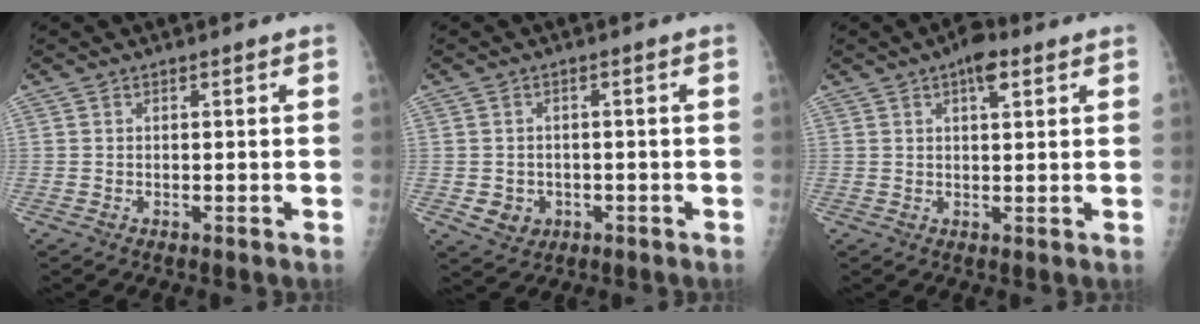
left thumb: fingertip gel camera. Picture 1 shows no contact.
{"total": 4.0, "force": [-1.2, 3.5, 1.4], "torque": [-0.006, 0.003, -0.006]}
{"total": 4.6, "force": [2.4, 1.9, 3.5], "torque": [-0.040, -0.004, 0.033]}